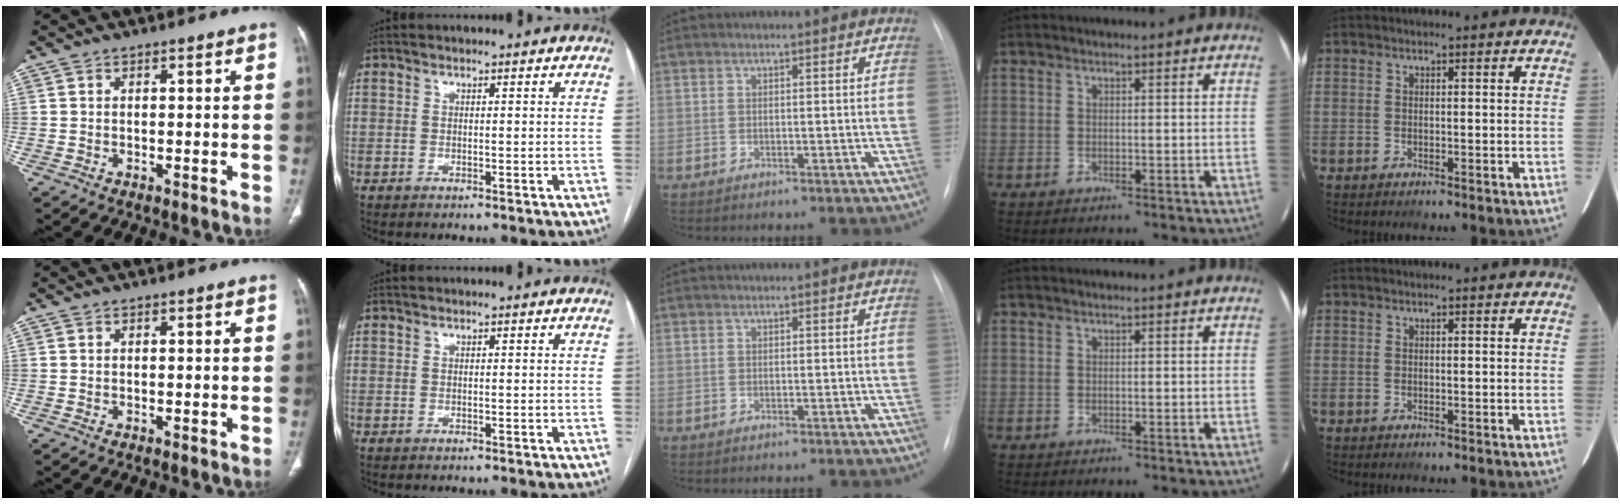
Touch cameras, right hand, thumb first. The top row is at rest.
{}